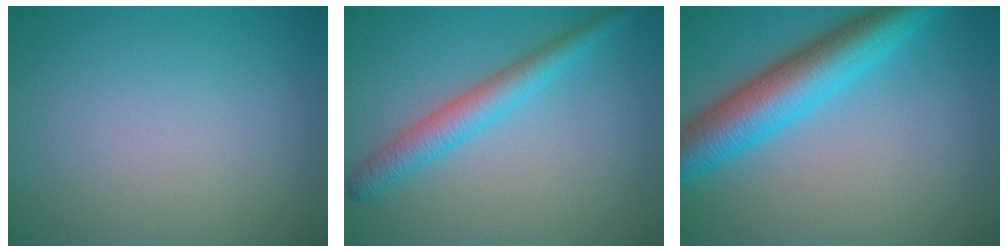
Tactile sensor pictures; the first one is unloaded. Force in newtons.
{"total": 3.6, "press": 3.6, "slide": 0.0}
{"total": 7.7, "press": 7.7, "slide": 0.1}